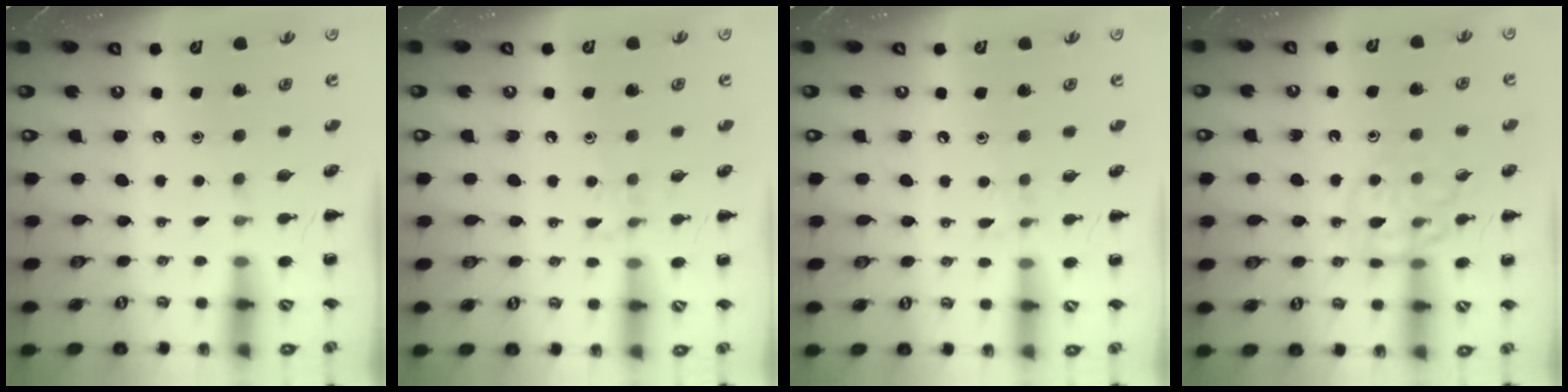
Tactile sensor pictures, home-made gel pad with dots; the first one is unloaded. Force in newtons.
{"total": 5.7, "press": 5.5, "slide": 1.4}
{"total": 4.9, "press": 4.6, "slide": 1.6}
{"total": 11.9, "press": 11.9, "slide": 1.0}